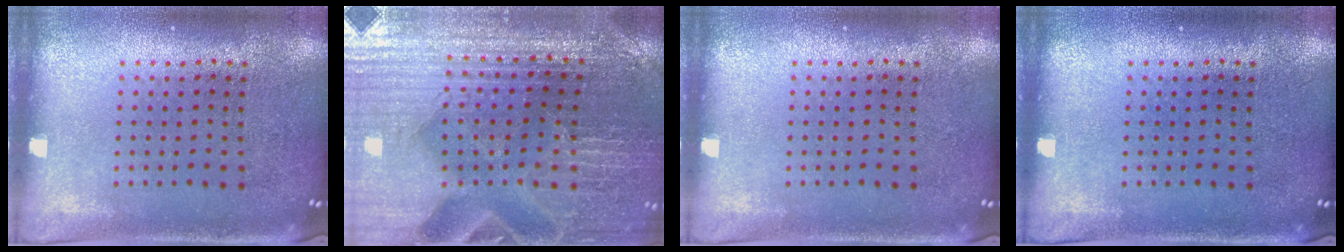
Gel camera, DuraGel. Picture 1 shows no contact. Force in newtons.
{"total": 3.4, "press": 3.4, "slide": 0.3}
{"total": 0.0}
{"total": 0.0}